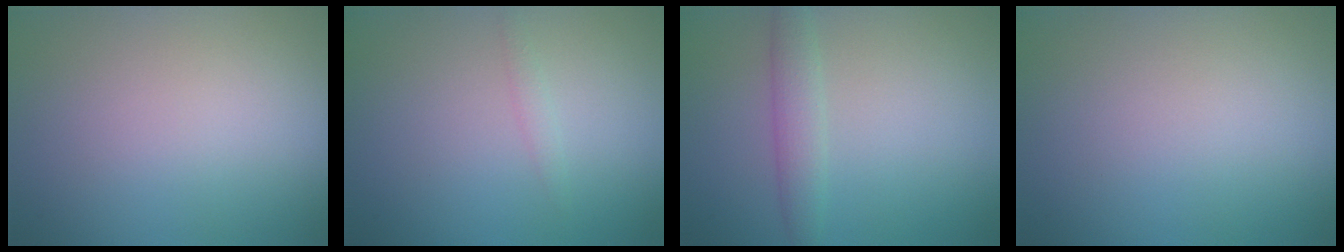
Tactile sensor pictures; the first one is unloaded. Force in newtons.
{"total": 0.7, "press": 0.7, "slide": 0.1}
{"total": 2.2, "press": 2.2, "slide": 0.0}
{"total": 0.0}